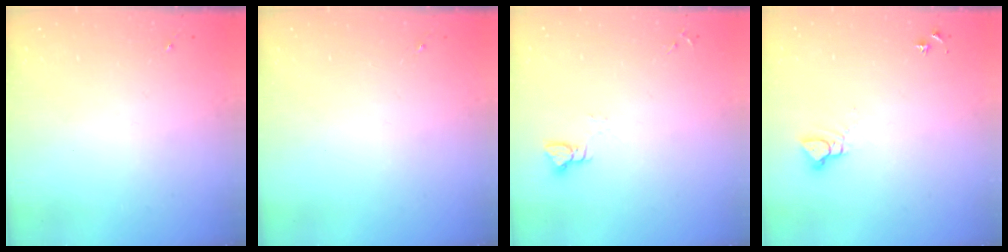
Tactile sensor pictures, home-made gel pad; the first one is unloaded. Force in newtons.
{"total": 0.0}
{"total": 2.9, "press": 2.9, "slide": 0.3}
{"total": 4.4, "press": 4.3, "slide": 0.4}